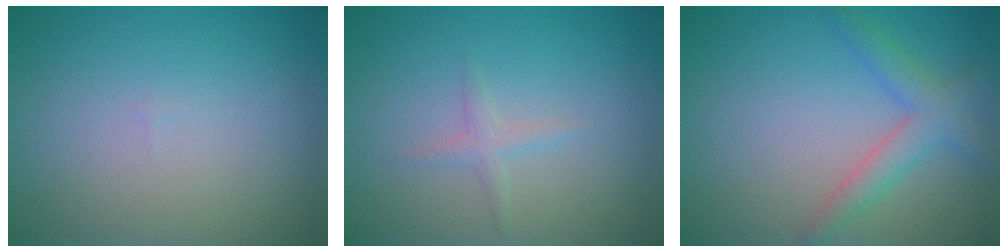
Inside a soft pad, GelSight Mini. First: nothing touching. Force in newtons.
{"total": 1.1, "press": 1.1, "slide": 0.0}
{"total": 3.1, "press": 3.1, "slide": 0.1}